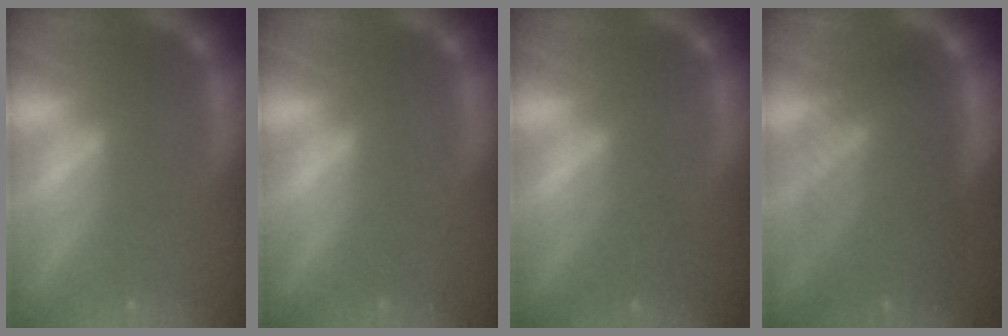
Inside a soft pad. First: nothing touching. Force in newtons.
{"total": 0.0}
{"total": 2.5}
{"total": 9.0}